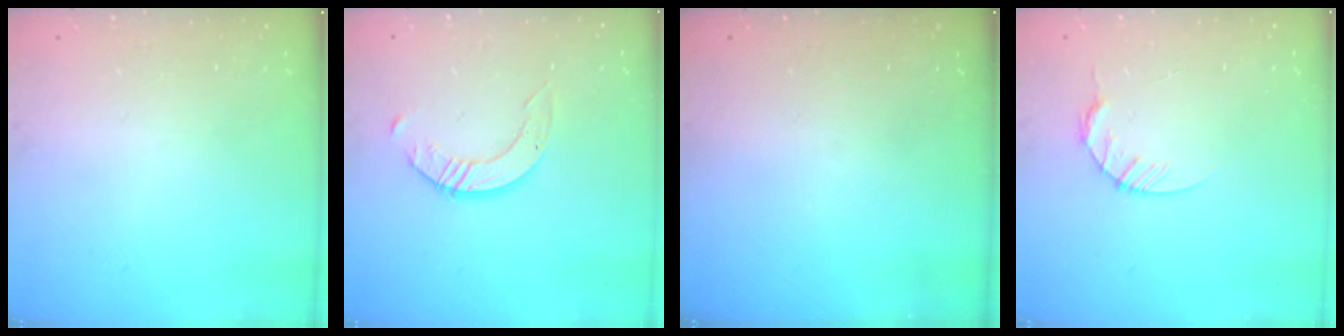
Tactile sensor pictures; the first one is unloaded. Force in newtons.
{"total": 2.5, "press": 2.5, "slide": 0.3}
{"total": 0.0}
{"total": 5.1, "press": 5.0, "slide": 0.6}